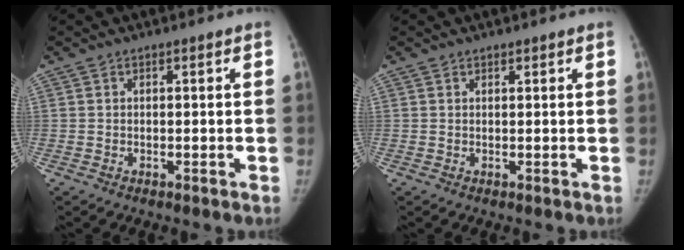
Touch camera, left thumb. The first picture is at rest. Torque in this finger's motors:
{"motor_torque": [0.13, 0.25, -0.24, 0.11, -0.01]}